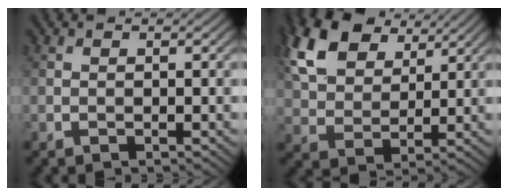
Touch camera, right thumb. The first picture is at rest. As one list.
[{"total": 12.0, "force": [6.7, 7.1, 7.0], "torque": [-0.181, 0.025, 0.126]}]